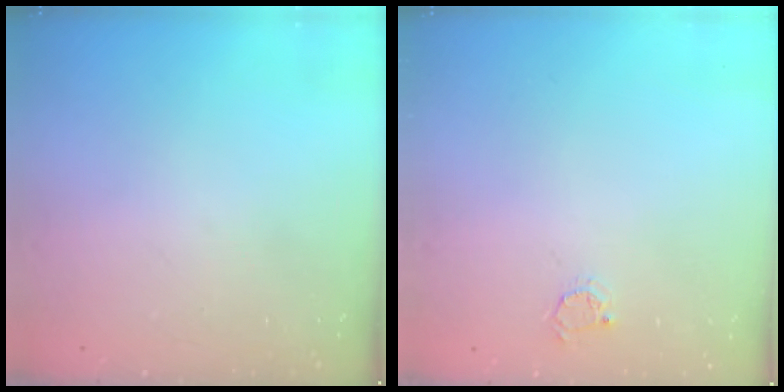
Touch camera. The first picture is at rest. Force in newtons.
{"total": 2.5, "press": 2.5, "slide": 0.3}